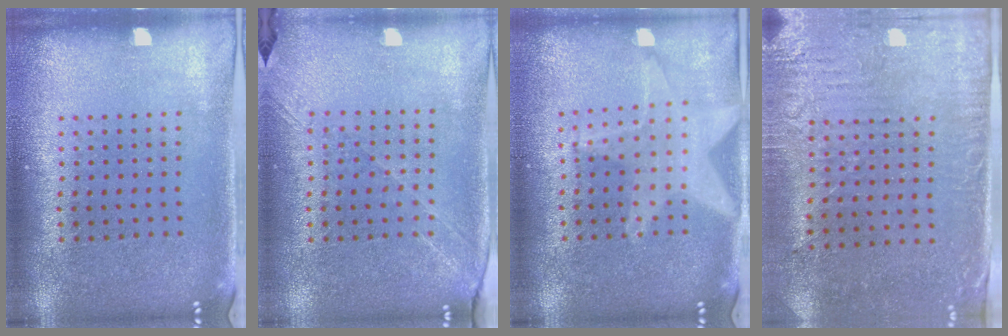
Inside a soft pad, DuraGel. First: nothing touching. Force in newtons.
{"total": 1.3, "press": 1.2, "slide": 0.6}
{"total": 1.8, "press": 1.6, "slide": 0.9}
{"total": 3.1, "press": 2.5, "slide": 1.8}